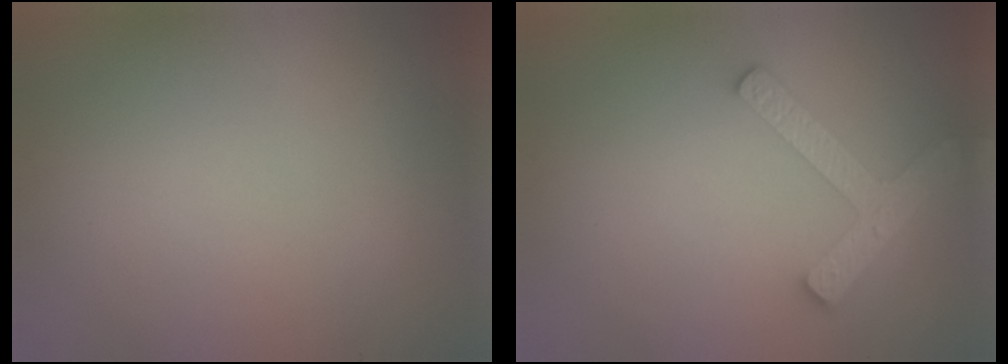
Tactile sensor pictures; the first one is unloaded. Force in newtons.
{"total": 3.7, "press": 3.0, "slide": 2.1}